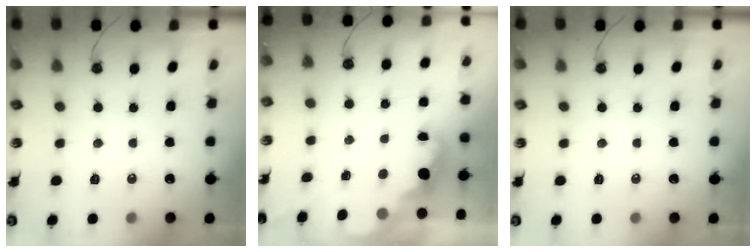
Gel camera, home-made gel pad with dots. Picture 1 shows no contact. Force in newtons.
{"total": 2.4, "press": 2.3, "slide": 0.6}
{"total": 0.0}